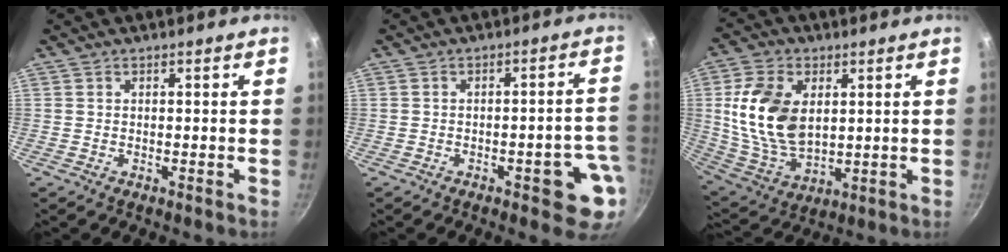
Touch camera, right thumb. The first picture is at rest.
{"total": 8.7, "force": [-3.0, 3.1, 7.6], "torque": [-0.062, 0.026, -0.031]}
{"total": 16.4, "force": [2.9, 10.5, 12.2], "torque": [-0.218, -0.017, 0.068]}